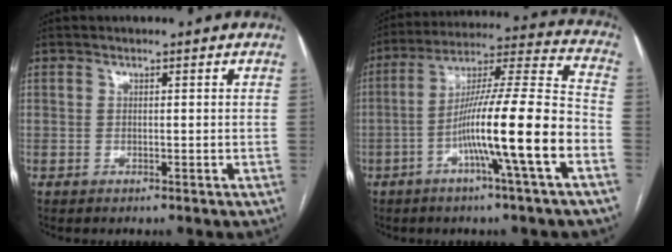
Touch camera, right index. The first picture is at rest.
{"total": 16.8, "force": [-5.8, -0.8, 15.7], "torque": [-0.270, 0.007, -0.104]}